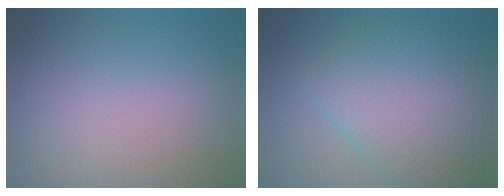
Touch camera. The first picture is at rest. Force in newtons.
{"total": 8.4, "press": 8.4, "slide": 0.1}